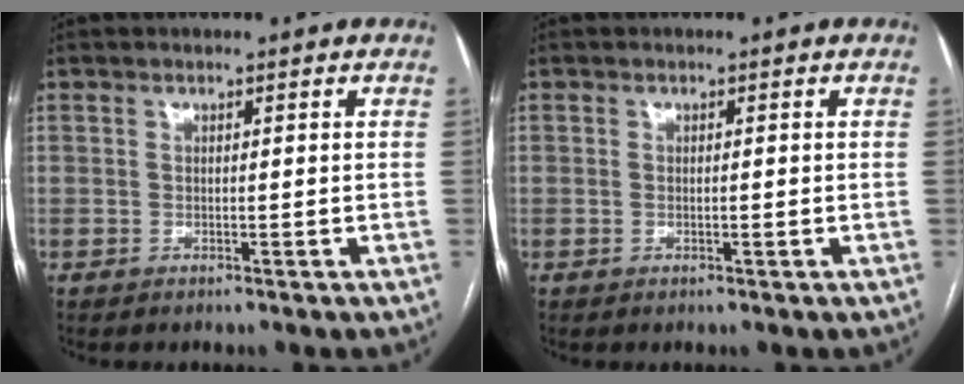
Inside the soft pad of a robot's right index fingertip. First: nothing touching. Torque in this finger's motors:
{"motor_torque": [-0.18, 0.04, -0.08, -0.01]}